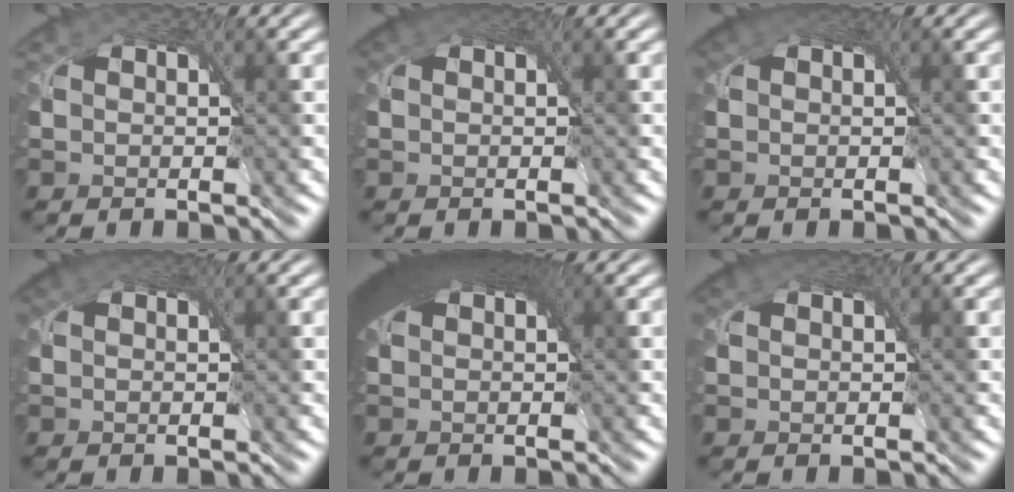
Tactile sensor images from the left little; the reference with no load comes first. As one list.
[{"total": 1.6, "force": [0.9, 1.0, 0.9], "torque": [-0.016, 0.003, 0.010]}, {"total": 2.5, "force": [1.4, 1.5, 1.4], "torque": [-0.027, 0.005, 0.017]}, {"total": 2.0, "force": [1.1, 1.2, 1.1], "torque": [-0.020, 0.004, 0.013]}, {"total": 8.8, "force": [3.2, 4.3, 7.0], "torque": [-0.109, 0.020, 0.034]}, {"total": 1.2, "force": [0.7, 0.8, 0.7], "torque": [-0.013, 0.002, 0.007]}]